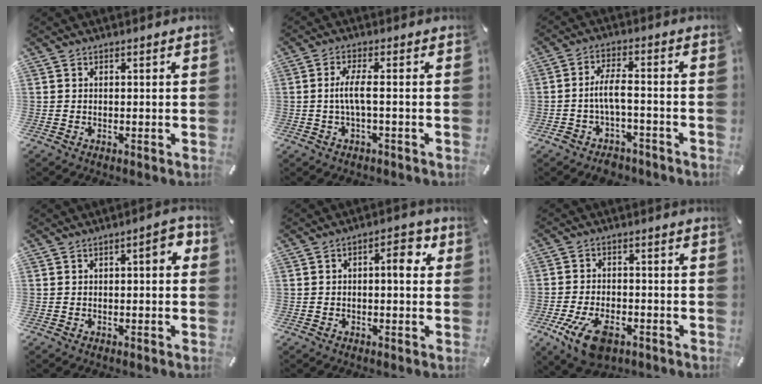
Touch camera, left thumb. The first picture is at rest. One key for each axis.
{"total": 5.4, "fx": -0.4, "fy": 1.0, "fz": 5.3, "tx": -0.111, "ty": -0.005, "tz": -0.014}
{"total": 6.9, "fx": -2.7, "fy": 3.2, "fz": 5.5, "tx": -0.114, "ty": 0.010, "tz": -0.052}
{"total": 4.7, "fx": -0.1, "fy": 2.0, "fz": 4.3, "tx": -0.063, "ty": 0.010, "tz": -0.007}
{"total": 5.7, "fx": 0.9, "fy": 2.6, "fz": 5.1, "tx": -0.068, "ty": 0.003, "tz": 0.006}
{"total": 10.1, "fx": -5.0, "fy": 5.7, "fz": 6.7, "tx": -0.143, "ty": 0.013, "tz": -0.089}